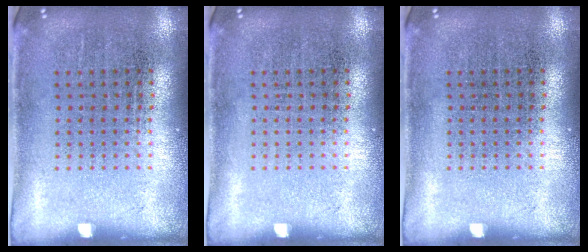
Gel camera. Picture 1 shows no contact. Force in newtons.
{"total": 0.0}
{"total": 0.0}